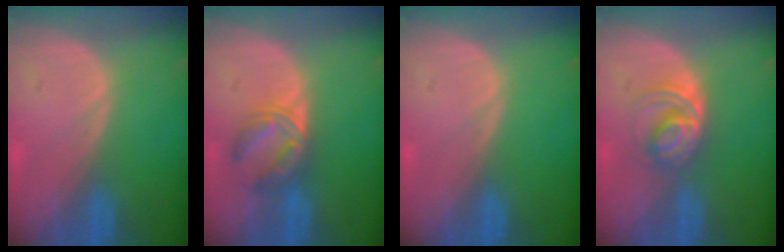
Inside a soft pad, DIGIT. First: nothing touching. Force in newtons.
{"total": 5.4, "press": 5.3, "slide": 1.0}
{"total": 0.0}
{"total": 5.2, "press": 4.9, "slide": 1.7}